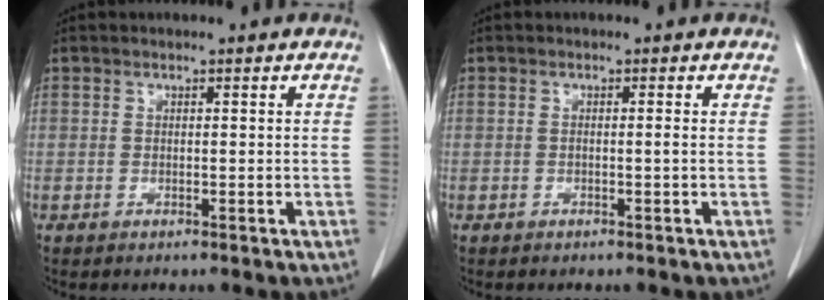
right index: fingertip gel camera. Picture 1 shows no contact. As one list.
[{"total": 0.6, "force": [-0.1, -0.2, 0.6], "torque": [-0.006, 0.001, -0.004]}]